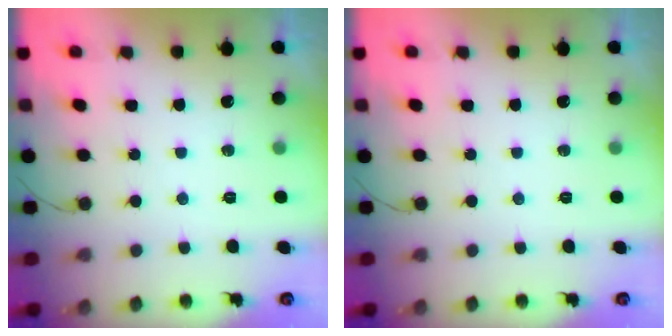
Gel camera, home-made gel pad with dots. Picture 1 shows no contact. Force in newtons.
{"total": 0.0}